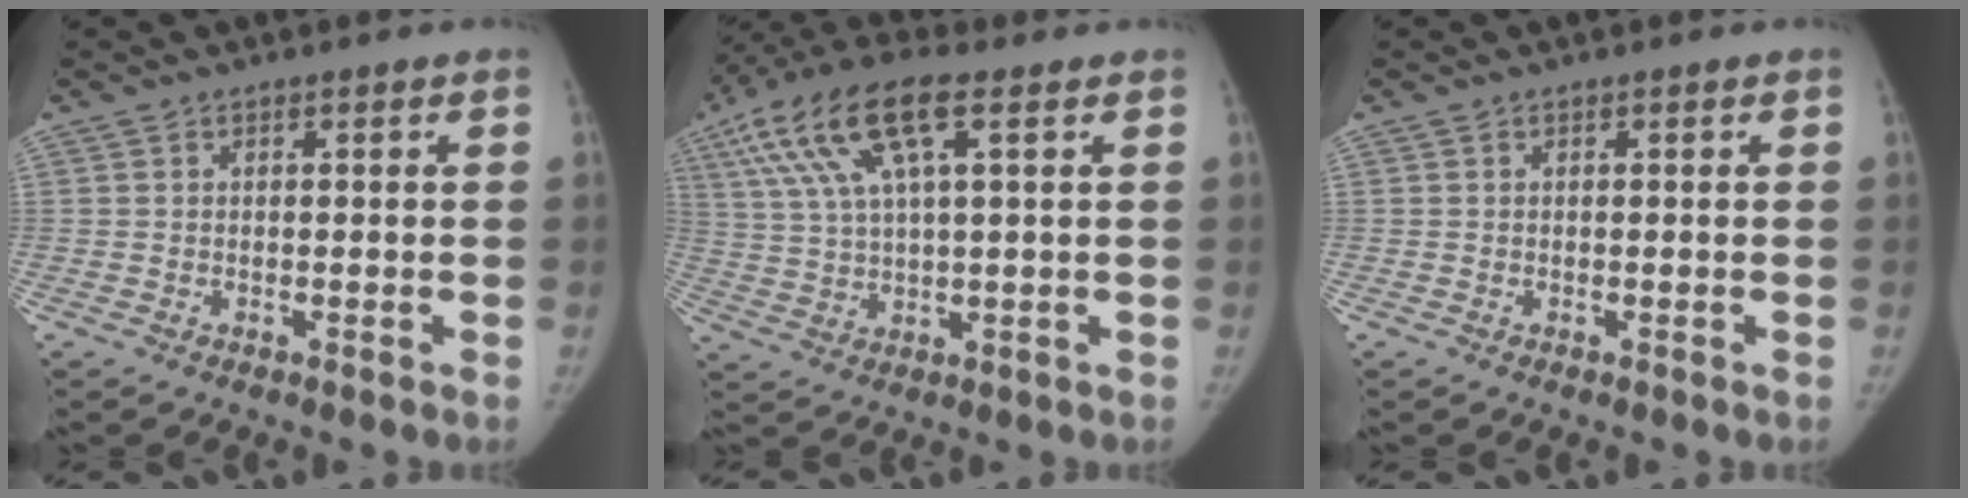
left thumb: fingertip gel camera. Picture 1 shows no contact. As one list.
[{"total": 15.1, "force": [6.2, 5.2, 12.8], "torque": [-0.265, 0.012, 0.110]}, {"total": 0.0}]